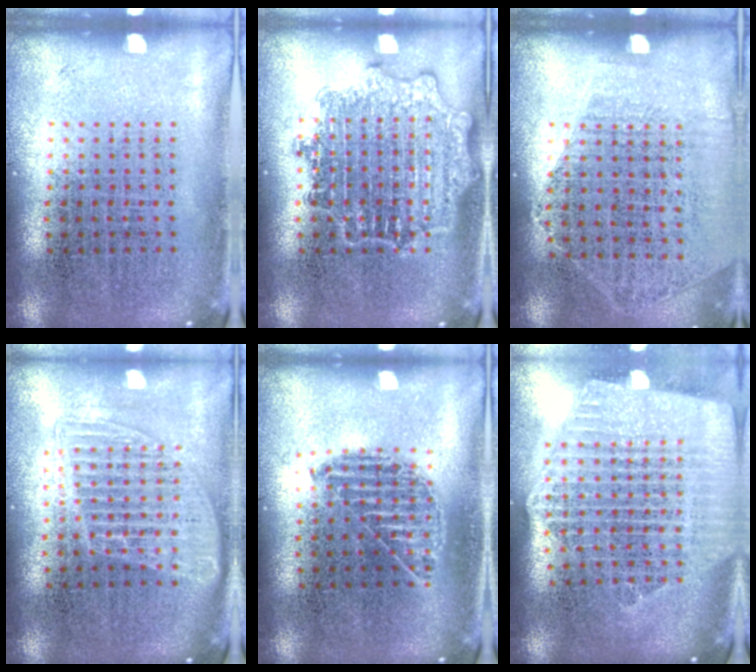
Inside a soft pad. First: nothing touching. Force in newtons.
{"total": 3.0, "press": 3.0, "slide": 0.4}
{"total": 1.2, "press": 1.0, "slide": 0.6}
{"total": 1.5, "press": 1.3, "slide": 0.6}
{"total": 1.0, "press": 0.9, "slide": 0.3}
{"total": 2.7, "press": 2.3, "slide": 1.4}